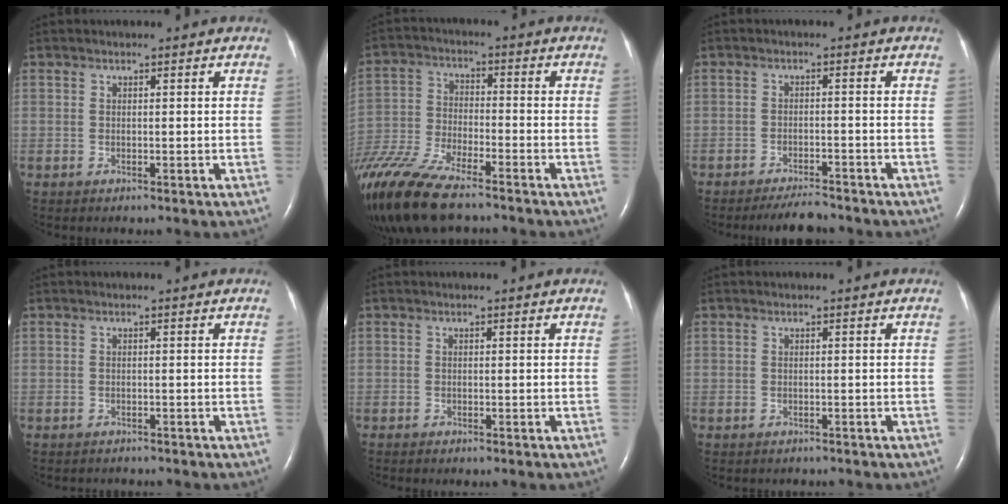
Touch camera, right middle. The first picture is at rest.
{"total": 16.9, "force": [-13.2, 3.6, 10.0], "torque": [-0.235, -0.044, -0.241]}
{"total": 4.2, "force": [-4.0, 0.6, 1.3], "torque": [-0.024, -0.012, -0.066]}
{"total": 1.9, "force": [-1.8, 0.6, 0.2], "torque": [-0.006, -0.005, -0.022]}
{"total": 1.2, "force": [-0.9, 0.2, 0.7], "torque": [-0.011, -0.003, -0.007]}
{"total": 1.6, "force": [-1.5, 0.6, 0.3], "torque": [-0.011, -0.003, -0.017]}